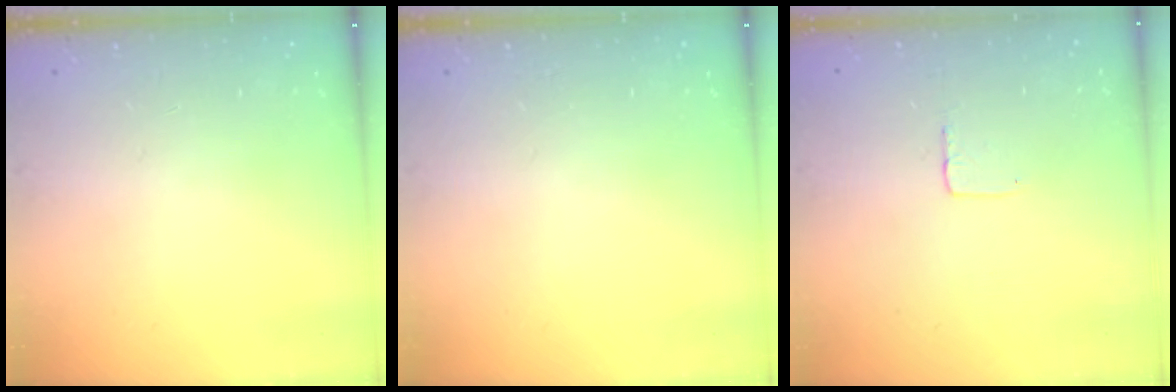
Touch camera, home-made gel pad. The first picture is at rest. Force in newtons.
{"total": 0.0}
{"total": 2.7, "press": 2.7, "slide": 0.1}